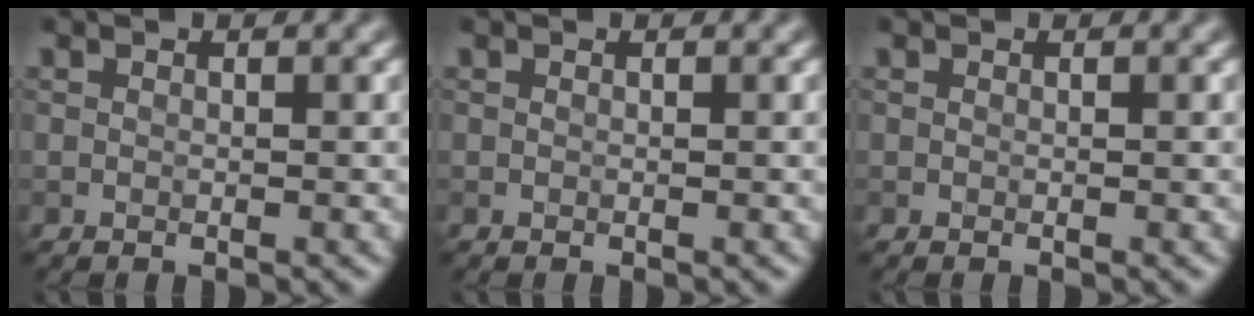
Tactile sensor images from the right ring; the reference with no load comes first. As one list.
[{"total": 0.0}, {"total": 0.0}]